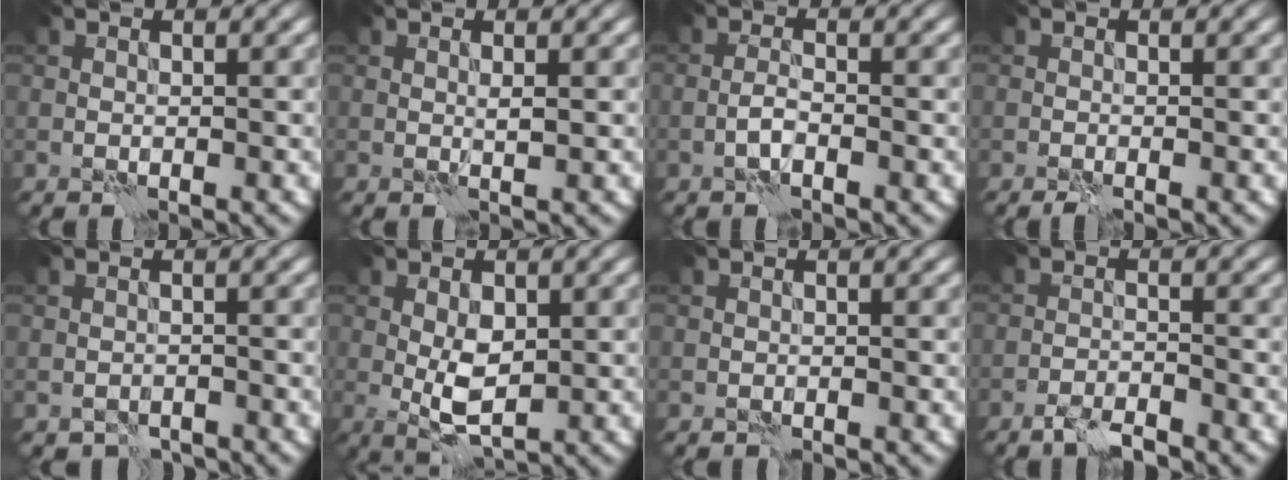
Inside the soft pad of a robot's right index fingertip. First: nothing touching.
{"total": 0.7, "force": [0.3, 0.0, 0.6], "torque": [-0.012, 0.003, 0.004]}
{"total": 1.4, "force": [-0.8, 0.4, 1.1], "torque": [-0.025, 0.007, -0.019]}
{"total": 0.9, "force": [-0.6, 0.1, 0.6], "torque": [-0.011, -0.001, -0.013]}
{"total": 1.5, "force": [-1.3, 0.7, 0.3], "torque": [0.000, -0.004, -0.022]}
{"total": 3.5, "force": [0.0, 1.7, 3.1], "torque": [-0.060, -0.002, 0.002]}
{"total": 0.0}
{"total": 2.4, "force": [-2.0, 0.4, 1.3], "torque": [-0.025, 0.002, -0.043]}